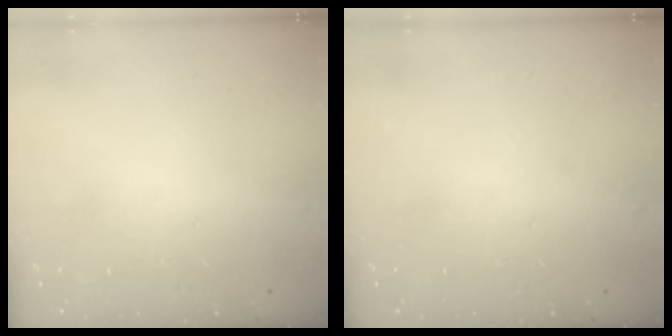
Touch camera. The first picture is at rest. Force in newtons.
{"total": 0.0}